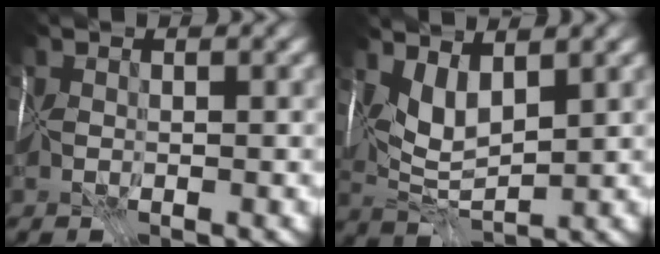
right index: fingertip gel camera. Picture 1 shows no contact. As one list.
[{"total": 2.3, "force": [1.8, 0.0, 1.5], "torque": [-0.022, -0.011, 0.043]}]